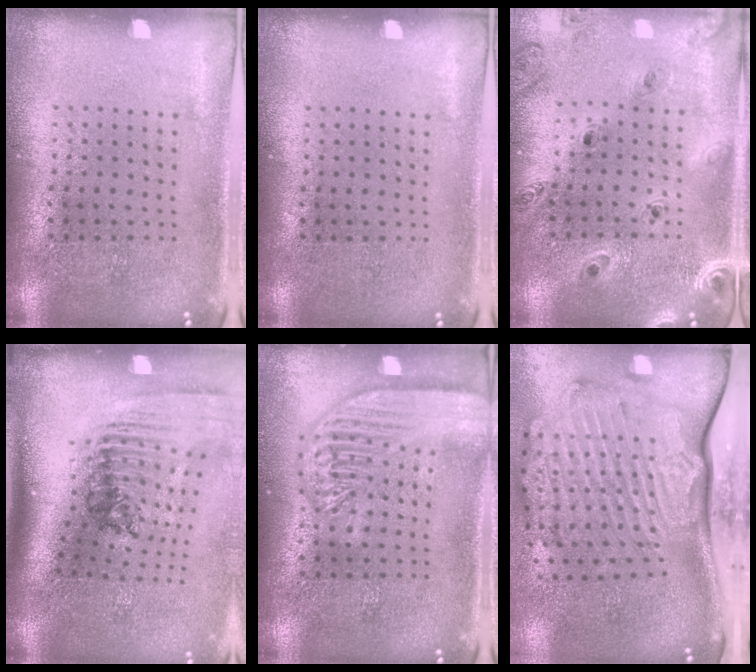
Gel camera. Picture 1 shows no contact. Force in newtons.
{"total": 0.0}
{"total": 1.3, "press": 1.3, "slide": 0.1}
{"total": 2.4, "press": 1.6, "slide": 1.8}
{"total": 3.3, "press": 3.3, "slide": 0.3}
{"total": 3.5, "press": 2.6, "slide": 2.4}